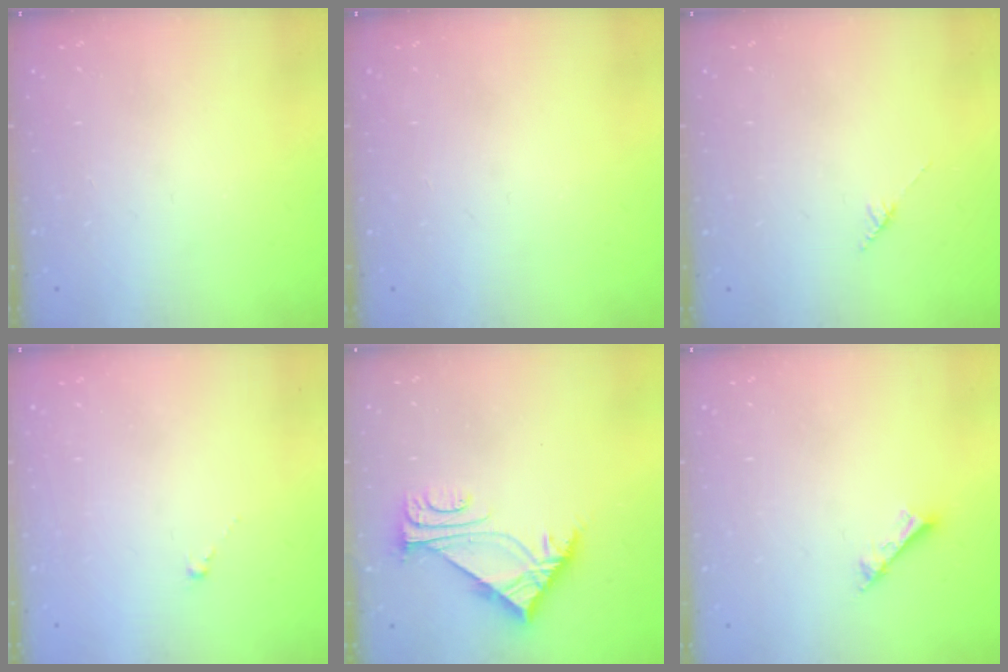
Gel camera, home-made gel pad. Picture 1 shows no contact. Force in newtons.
{"total": 0.0}
{"total": 2.8, "press": 2.8, "slide": 0.4}
{"total": 0.0}
{"total": 6.0, "press": 6.0, "slide": 0.5}
{"total": 2.2, "press": 2.1, "slide": 0.4}